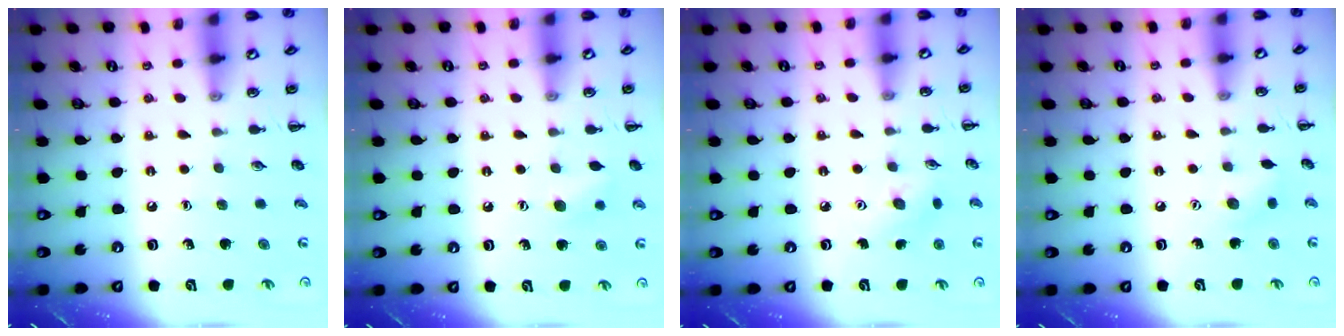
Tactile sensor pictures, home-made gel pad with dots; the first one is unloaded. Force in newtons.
{"total": 5.7, "press": 5.5, "slide": 1.2}
{"total": 4.8, "press": 4.6, "slide": 1.1}
{"total": 5.1, "press": 5.1, "slide": 0.9}